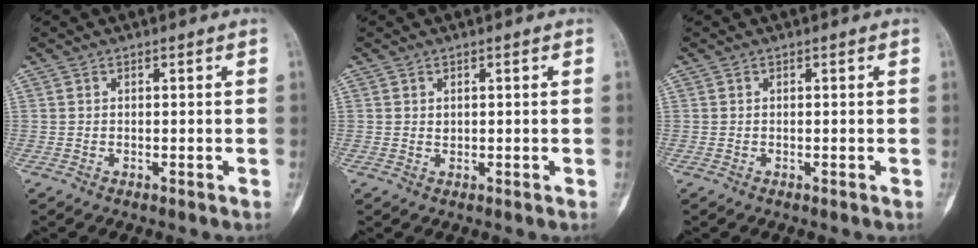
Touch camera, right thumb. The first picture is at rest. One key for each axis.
{"total": 0.6, "fx": 0.2, "fy": 0.4, "fz": 0.3, "tx": -0.001, "ty": -0.001, "tz": 0.006}
{"total": 0.0}